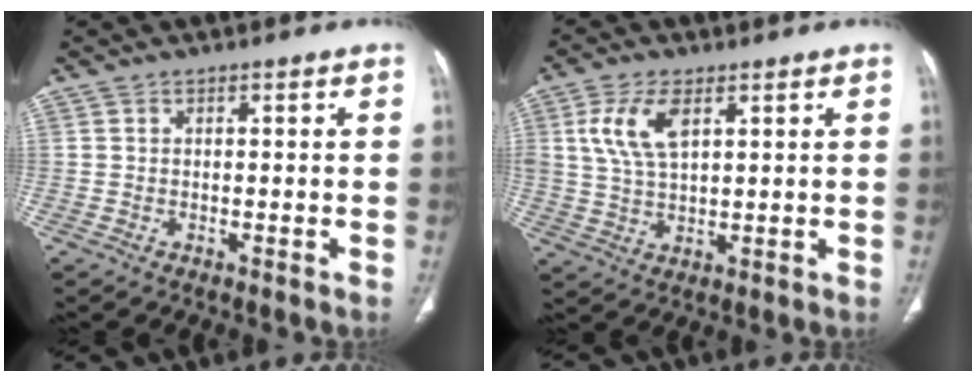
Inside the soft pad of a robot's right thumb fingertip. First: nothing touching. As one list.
[{"total": 8.5, "force": [3.2, 4.2, 6.7], "torque": [-0.141, -0.006, 0.065]}]